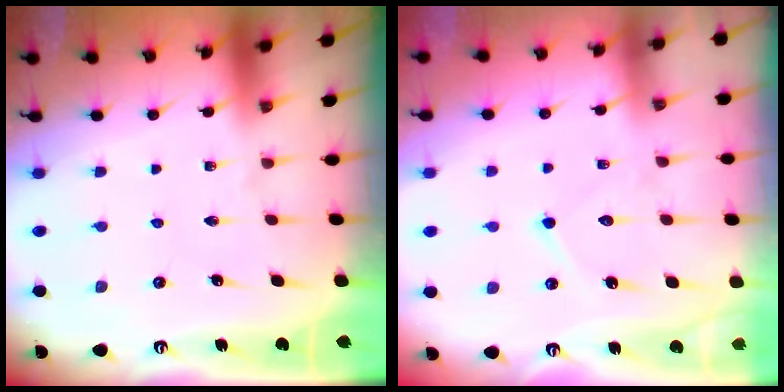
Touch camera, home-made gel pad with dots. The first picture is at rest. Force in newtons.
{"total": 8.4, "press": 8.4, "slide": 0.7}